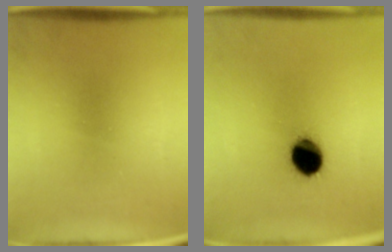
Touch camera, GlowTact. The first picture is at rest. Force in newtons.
{"total": 9.6}